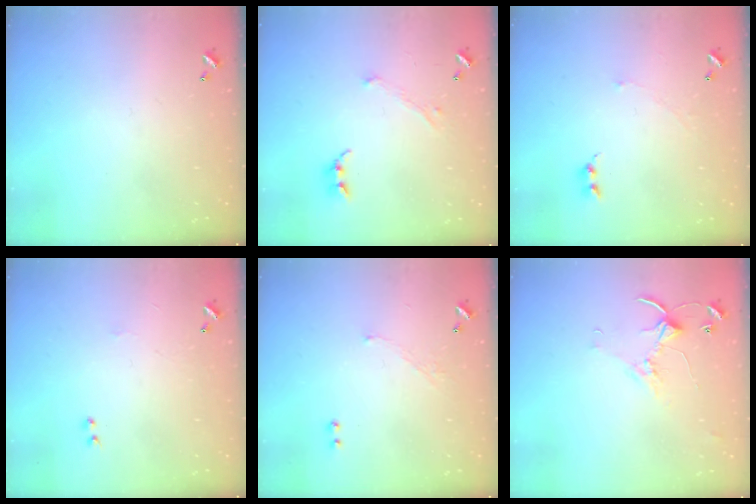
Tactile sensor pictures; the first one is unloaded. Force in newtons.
{"total": 1.7, "press": 1.6, "slide": 0.5}
{"total": 2.0, "press": 1.9, "slide": 0.7}
{"total": 0.9, "press": 0.8, "slide": 0.5}
{"total": 4.0, "press": 4.0, "slide": 0.7}
{"total": 2.8, "press": 2.8, "slide": 0.4}